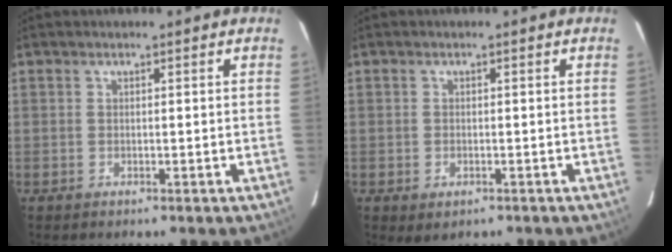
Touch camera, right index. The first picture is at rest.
{"total": 1.9, "force": [-0.9, 1.2, 1.2], "torque": [-0.018, -0.002, 0.000]}